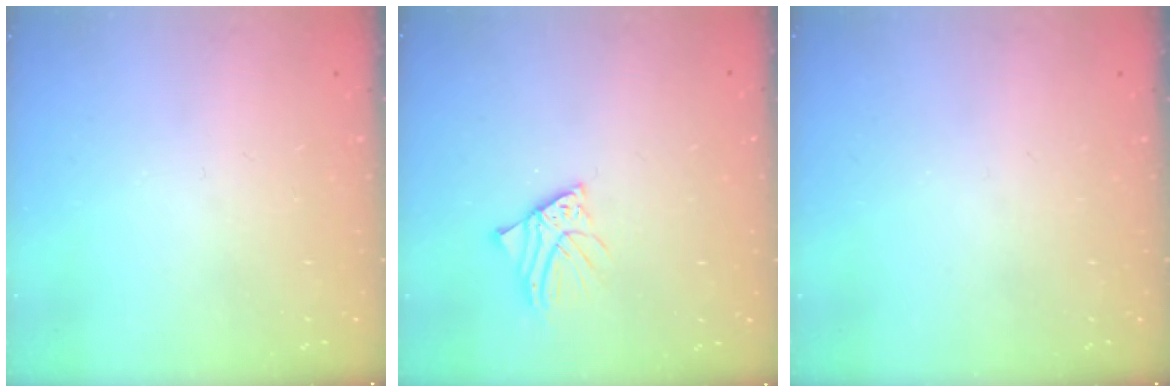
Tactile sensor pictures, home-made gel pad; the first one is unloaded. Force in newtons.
{"total": 2.9, "press": 2.9, "slide": 0.2}
{"total": 0.0}